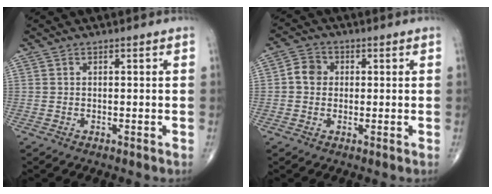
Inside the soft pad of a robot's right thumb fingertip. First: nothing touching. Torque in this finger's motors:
{"motor_torque": [-0.34, 0.37, 0.13, -0.08, 0.03]}